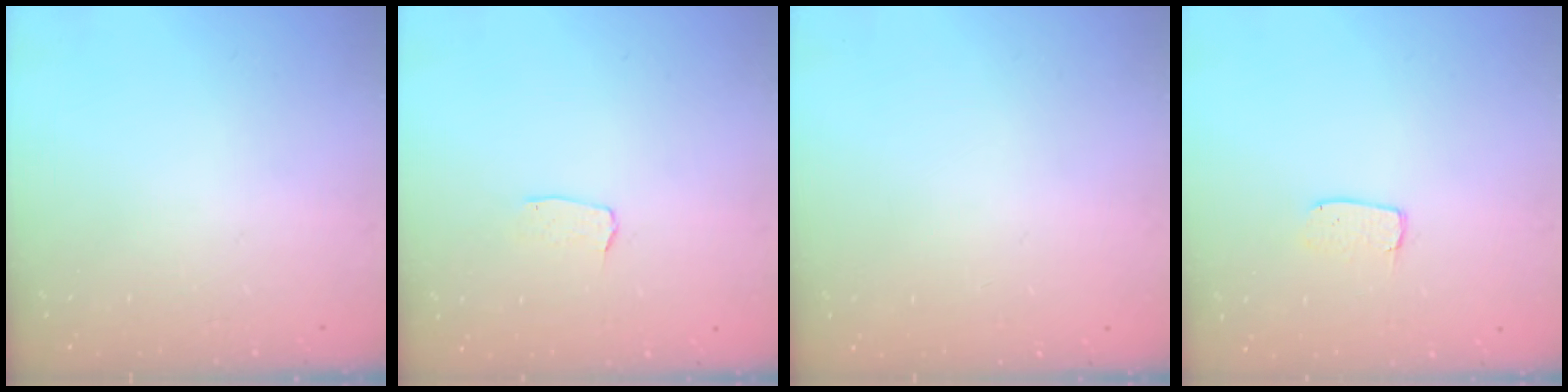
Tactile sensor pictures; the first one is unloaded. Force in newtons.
{"total": 3.0, "press": 3.0, "slide": 0.2}
{"total": 0.0}
{"total": 3.9, "press": 3.9, "slide": 0.3}